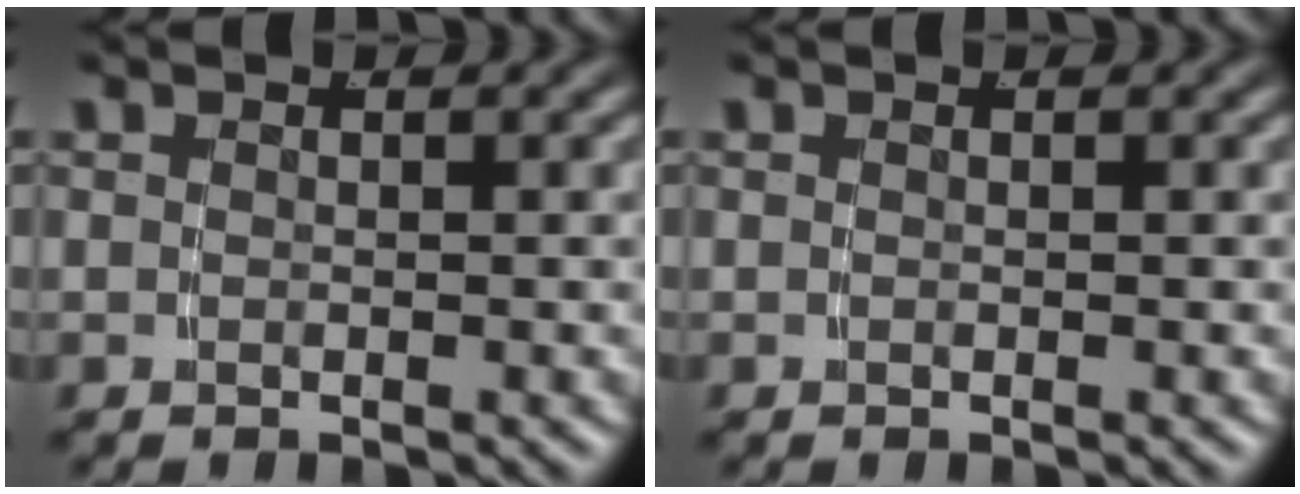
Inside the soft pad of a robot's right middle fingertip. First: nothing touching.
{"total": 0.0}